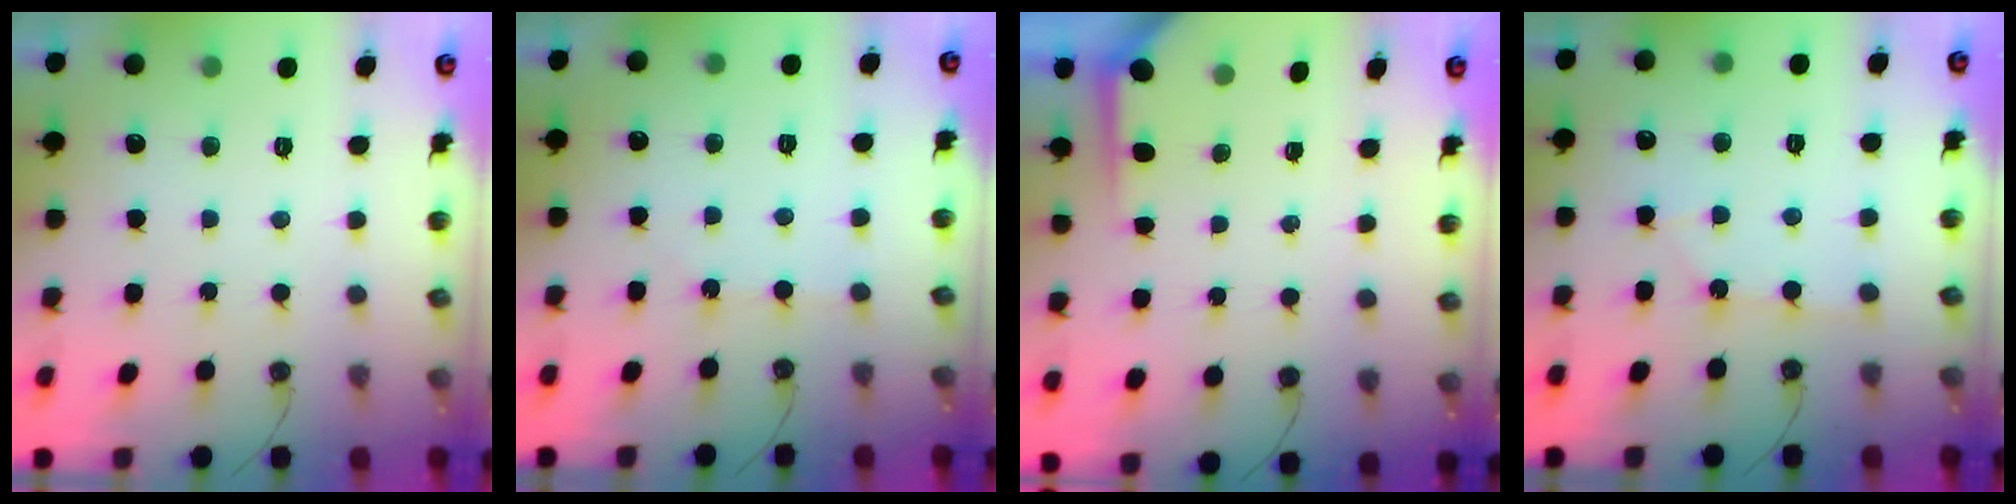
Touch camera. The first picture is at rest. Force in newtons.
{"total": 2.4, "press": 2.4, "slide": 0.4}
{"total": 3.3, "press": 3.3, "slide": 0.4}
{"total": 4.0, "press": 4.0, "slide": 0.6}